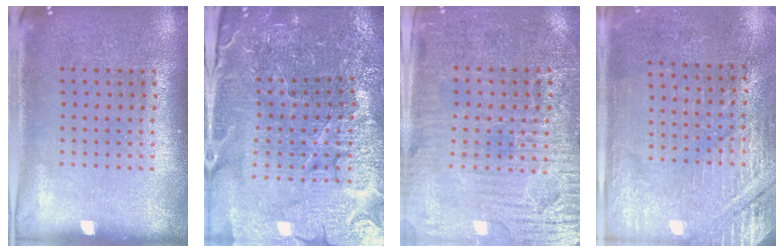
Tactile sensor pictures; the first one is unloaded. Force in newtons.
{"total": 4.9, "press": 4.7, "slide": 1.4}
{"total": 3.9, "press": 3.5, "slide": 1.7}
{"total": 2.8, "press": 2.7, "slide": 0.8}